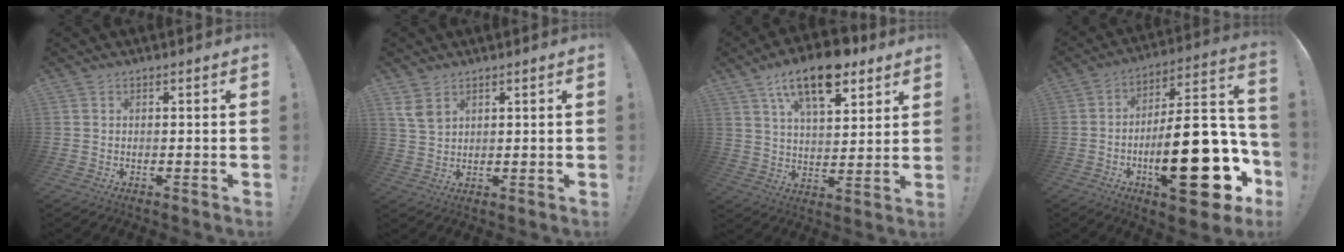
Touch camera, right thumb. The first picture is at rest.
{"total": 5.4, "force": [3.3, 3.1, 3.0], "torque": [-0.056, -0.011, 0.066]}
{"total": 15.9, "force": [9.8, 6.8, 10.4], "torque": [-0.170, -0.044, 0.170]}
{"total": 28.9, "force": [-8.7, 10.1, 25.7], "torque": [-0.403, 0.042, -0.130]}